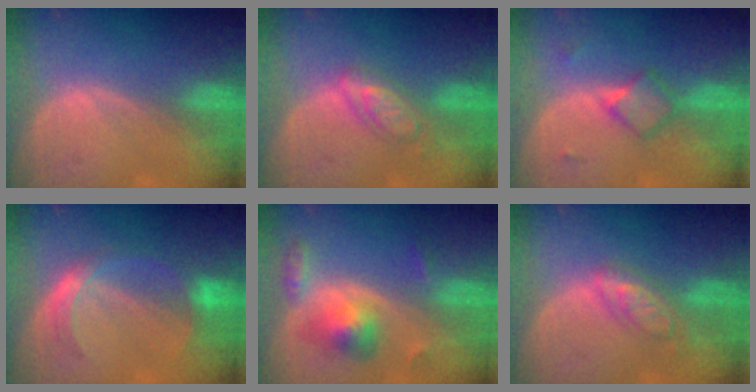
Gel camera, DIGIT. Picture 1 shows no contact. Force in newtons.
{"total": 5.0, "press": 5.0, "slide": 0.2}
{"total": 4.8, "press": 4.2, "slide": 2.2}
{"total": 5.7, "press": 5.3, "slide": 2.0}
{"total": 5.8, "press": 5.8, "slide": 0.2}
{"total": 5.9, "press": 5.2, "slide": 2.9}